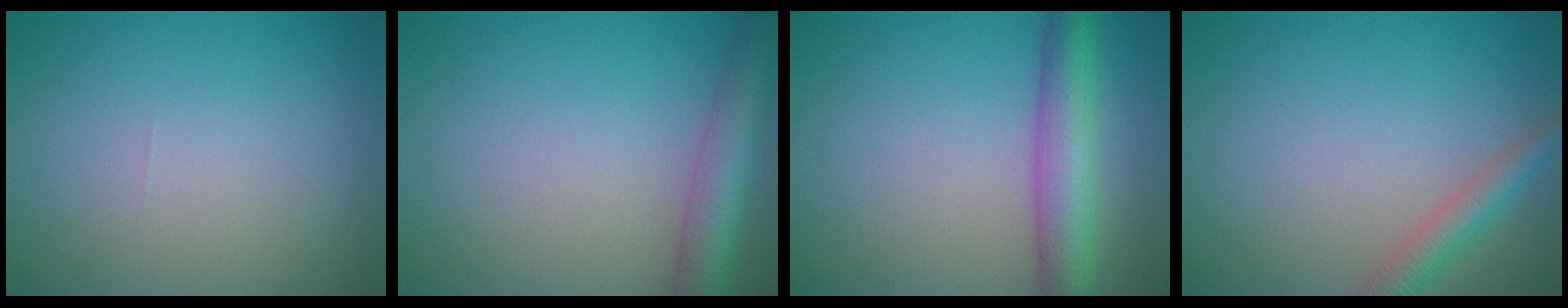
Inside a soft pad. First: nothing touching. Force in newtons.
{"total": 4.9, "press": 4.9, "slide": 0.3}
{"total": 5.8, "press": 5.8, "slide": 0.1}
{"total": 2.7, "press": 2.7, "slide": 0.1}